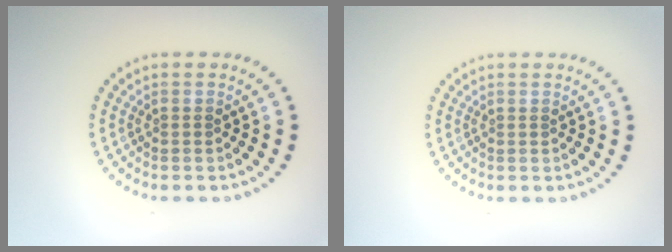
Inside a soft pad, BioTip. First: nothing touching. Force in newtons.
{"total": 0.0}